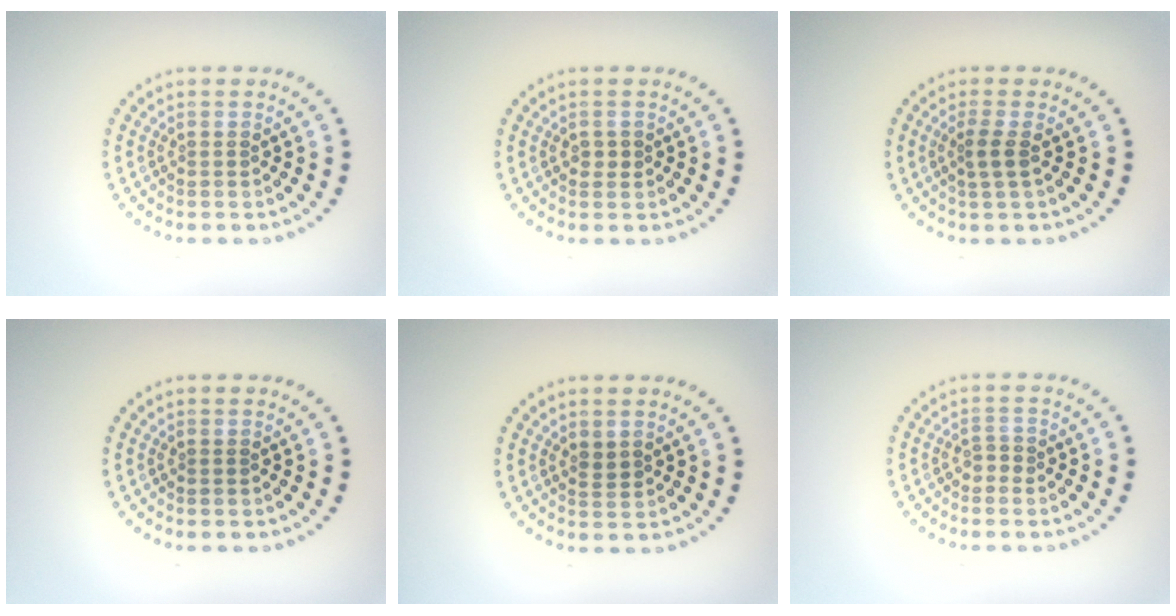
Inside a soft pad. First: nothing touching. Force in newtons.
{"total": 1.0, "press": 1.0, "slide": 0.1}
{"total": 1.7, "press": 1.4, "slide": 1.0}
{"total": 0.0}
{"total": 1.1, "press": 1.0, "slide": 0.5}
{"total": 0.9, "press": 0.8, "slide": 0.5}